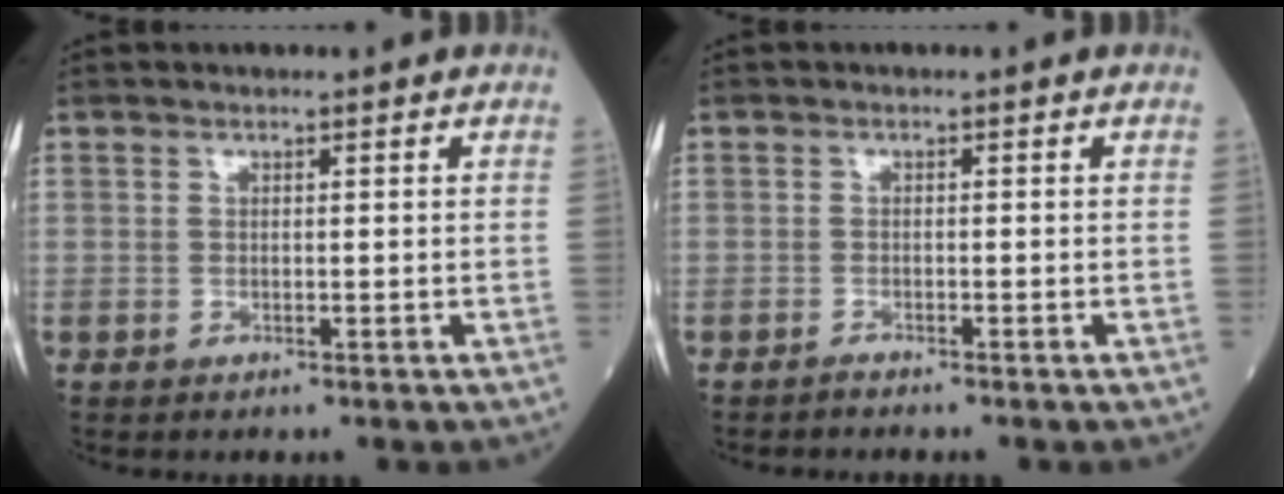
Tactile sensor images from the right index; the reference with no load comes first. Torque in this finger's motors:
{"motor_torque": [-0.07, -0.05, 0.06, 0.01]}